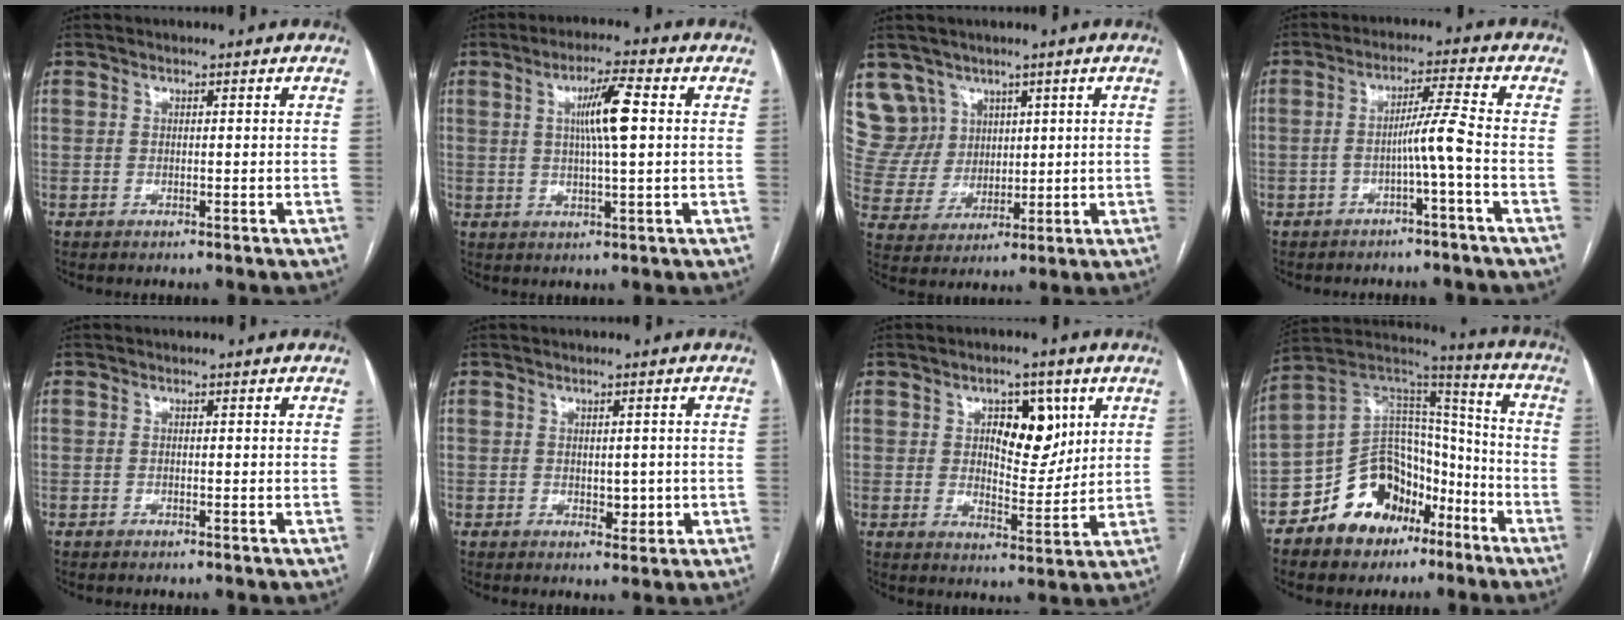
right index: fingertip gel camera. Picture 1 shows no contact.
{"total": 7.3, "force": [1.4, 0.3, 7.1], "torque": [-0.124, 0.005, 0.023]}
{"total": 8.2, "force": [5.0, 6.5, -0.1], "torque": [-0.003, 0.029, 0.113]}
{"total": 4.9, "force": [-1.8, -1.1, 4.4], "torque": [-0.075, 0.012, -0.030]}
{"total": 0.0}
{"total": 2.7, "force": [-0.2, 1.7, 2.1], "torque": [-0.025, -0.002, 0.004]}
{"total": 8.4, "force": [3.3, 4.2, 6.6], "torque": [-0.088, 0.009, 0.053]}
{"total": 16.3, "force": [-9.0, 11.0, 8.0], "torque": [-0.136, 0.066, -0.149]}